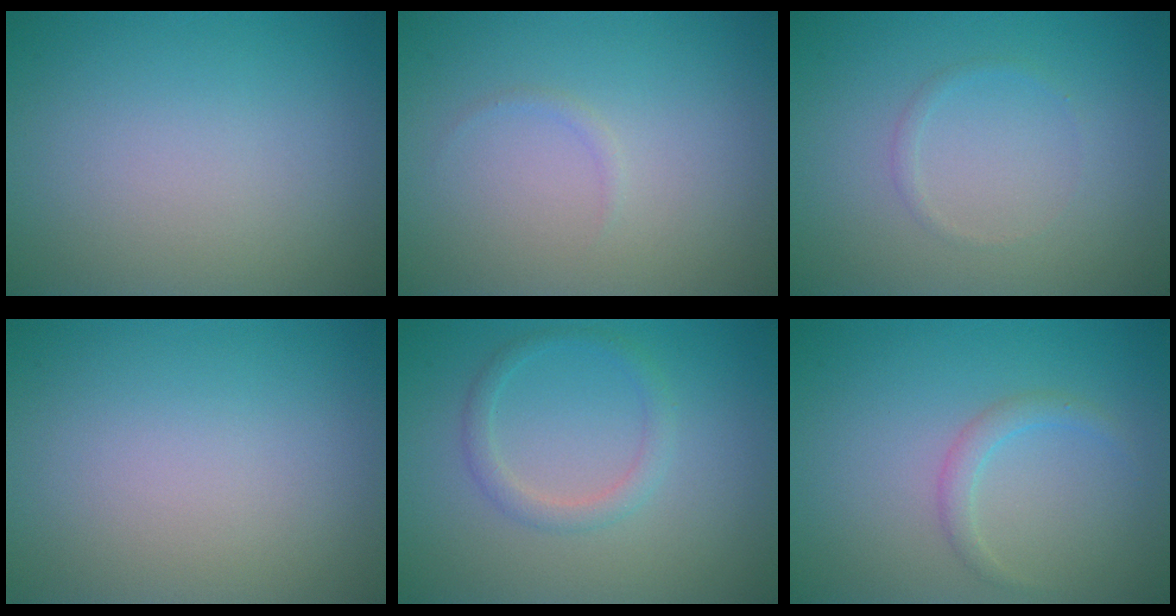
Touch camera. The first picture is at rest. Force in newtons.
{"total": 0.5, "press": 0.5, "slide": 0.0}
{"total": 0.6, "press": 0.6, "slide": 0.0}
{"total": 0.0}
{"total": 1.7, "press": 1.7, "slide": 0.0}
{"total": 1.4, "press": 1.4, "slide": 0.1}